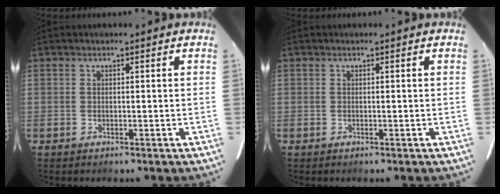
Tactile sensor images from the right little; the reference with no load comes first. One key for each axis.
{"total": 0.0}